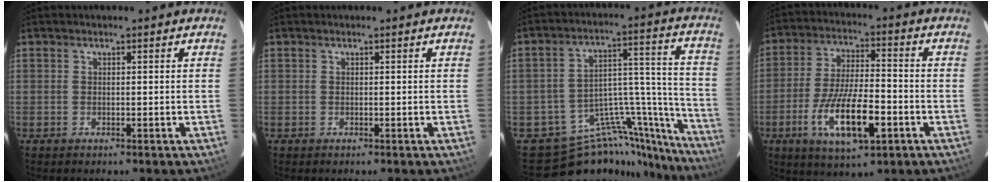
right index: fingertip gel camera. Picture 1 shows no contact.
{"total": 0.0}
{"total": 19.6, "force": [-17.9, 6.2, 4.9], "torque": [-0.056, 0.057, -0.265]}
{"total": 14.4, "force": [-5.7, 4.4, 12.4], "torque": [-0.251, -0.019, -0.095]}